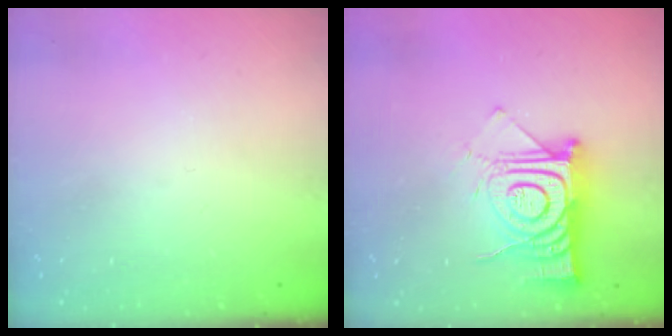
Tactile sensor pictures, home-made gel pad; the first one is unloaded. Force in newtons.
{"total": 14.7, "press": 14.6, "slide": 1.2}